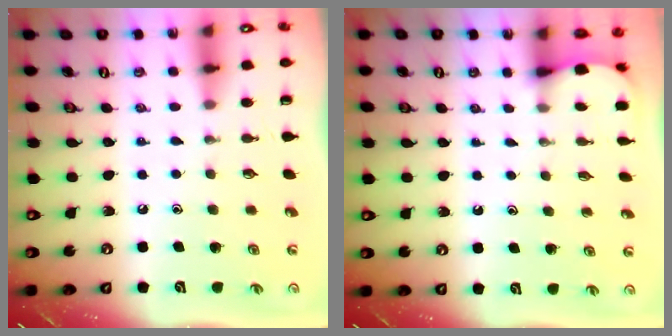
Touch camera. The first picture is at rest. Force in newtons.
{"total": 2.6, "press": 2.6, "slide": 0.3}